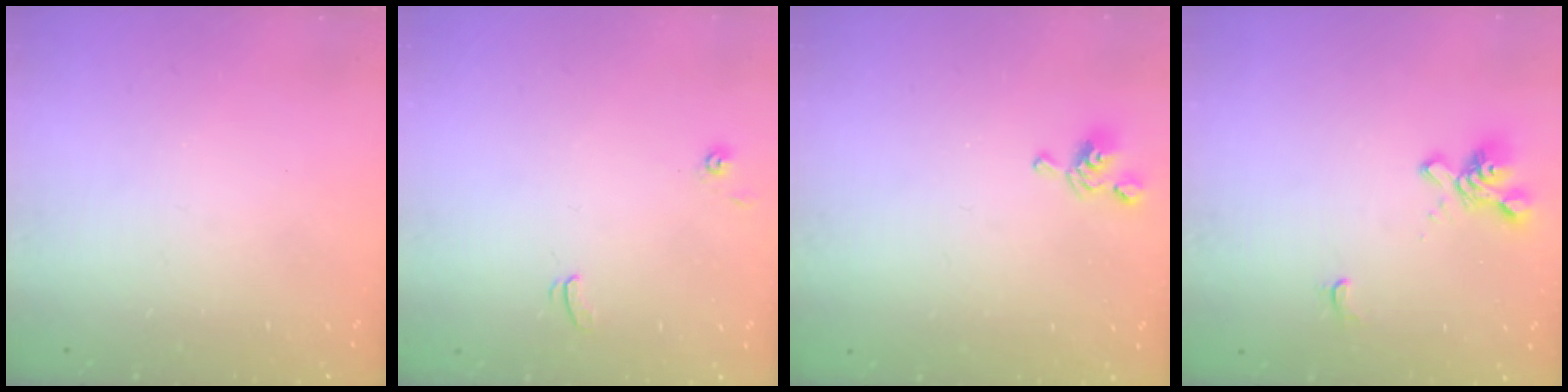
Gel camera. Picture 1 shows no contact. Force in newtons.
{"total": 0.6, "press": 0.6, "slide": 0.3}
{"total": 3.4, "press": 3.3, "slide": 0.7}
{"total": 1.6, "press": 1.0, "slide": 1.2}